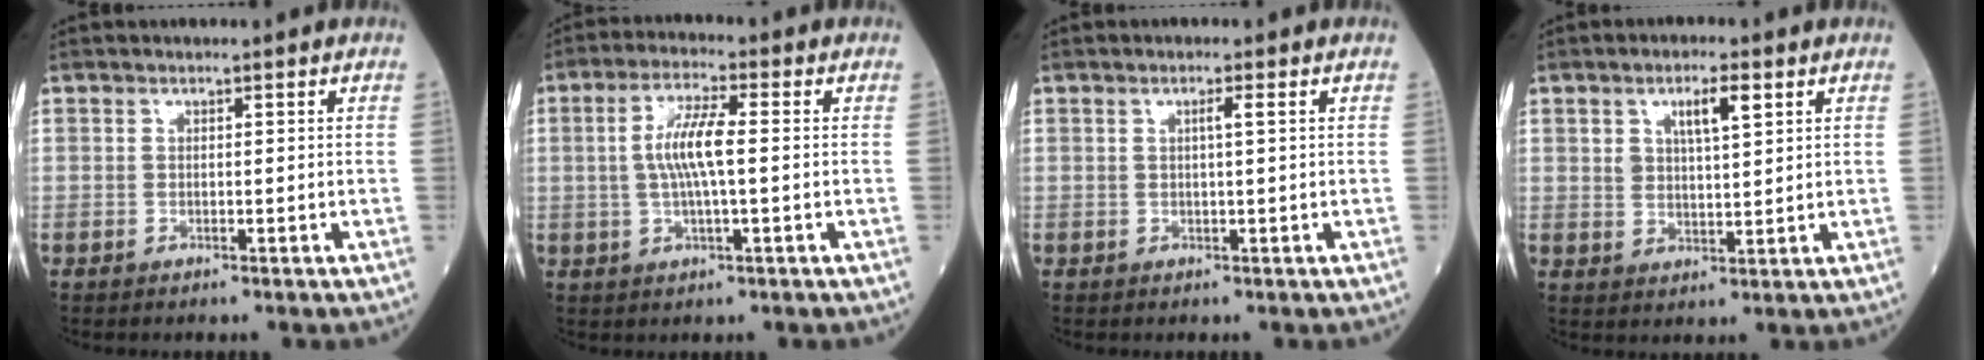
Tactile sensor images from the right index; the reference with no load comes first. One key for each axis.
{"total": 6.9, "fx": 0.3, "fy": 1.0, "fz": 6.9, "tx": -0.142, "ty": 0.006, "tz": 0.003}
{"total": 1.3, "fx": 0.3, "fy": -0.3, "fz": 1.2, "tx": -0.021, "ty": 0.002, "tz": 0.005}
{"total": 5.0, "fx": 2.5, "fy": 1.5, "fz": 4.0, "tx": -0.074, "ty": 0.006, "tz": 0.048}